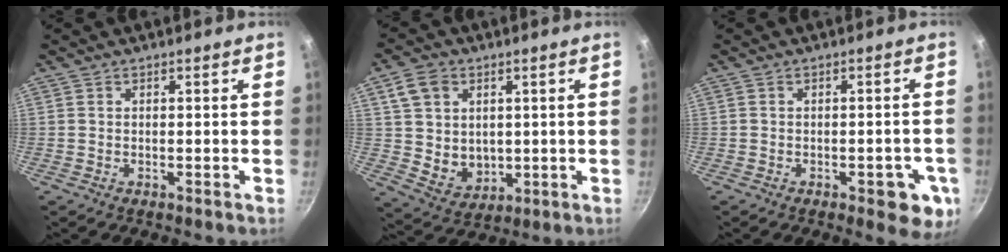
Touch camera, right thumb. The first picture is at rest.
{"total": 10.1, "force": [2.4, 8.3, 5.3], "torque": [-0.072, -0.016, 0.058]}
{"total": 7.8, "force": [-2.7, 3.5, 6.4], "torque": [-0.048, 0.009, -0.029]}